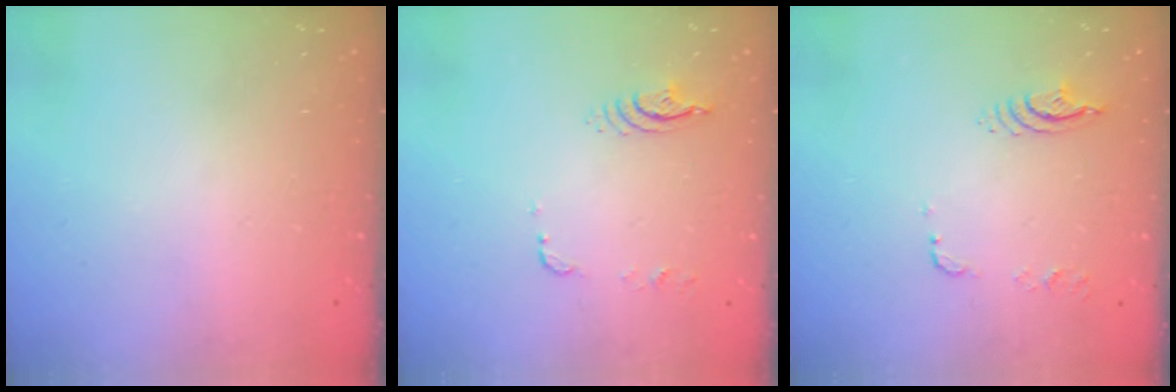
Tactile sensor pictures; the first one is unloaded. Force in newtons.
{"total": 6.7, "press": 6.7, "slide": 0.5}
{"total": 8.3, "press": 8.3, "slide": 0.8}